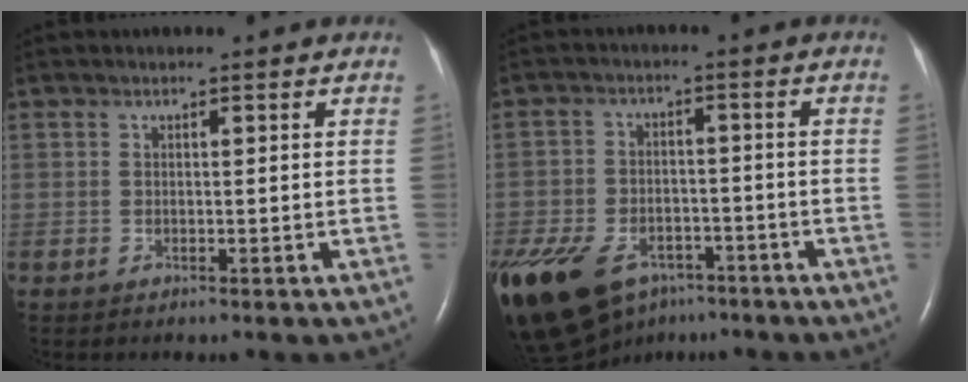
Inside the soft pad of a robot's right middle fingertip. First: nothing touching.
{"total": 26.1, "force": [-14.8, 16.5, 13.8], "torque": [-0.377, -0.033, -0.229]}